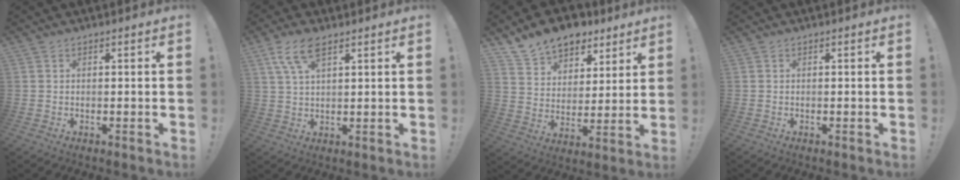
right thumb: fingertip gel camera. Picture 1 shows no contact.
{"total": 8.2, "force": [4.6, 3.4, 5.9], "torque": [-0.111, -0.006, 0.088]}
{"total": 13.2, "force": [10.2, 7.5, 3.6], "torque": [-0.068, -0.074, 0.193]}
{"total": 0.0}